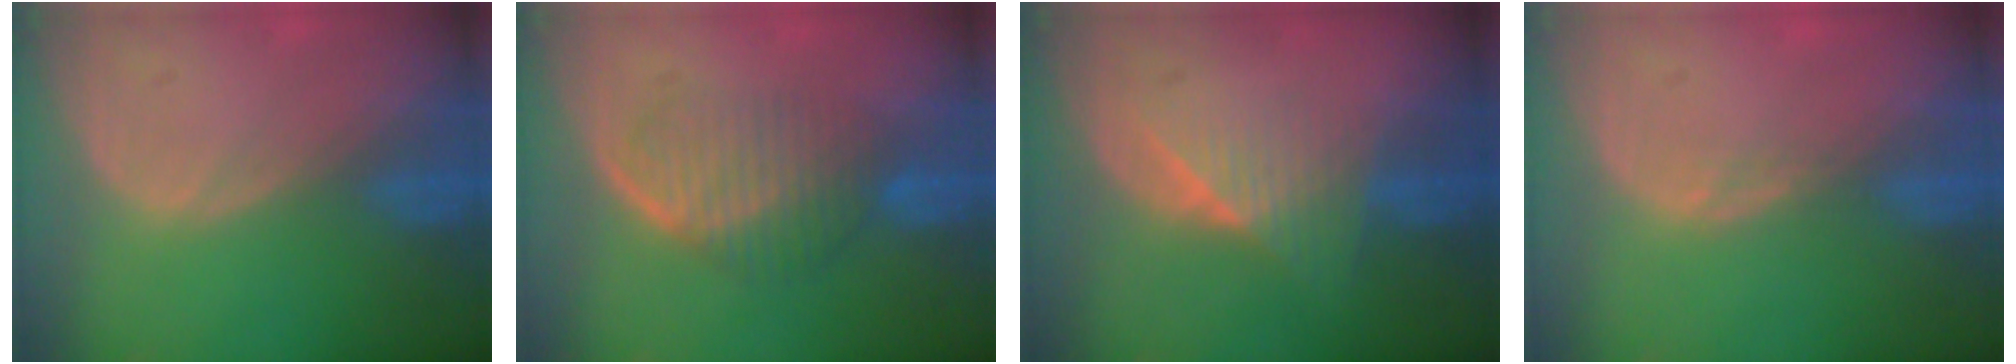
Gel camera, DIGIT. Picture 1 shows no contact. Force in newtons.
{"total": 6.0, "press": 5.9, "slide": 1.1}
{"total": 6.0, "press": 5.4, "slide": 2.7}
{"total": 1.0, "press": 0.8, "slide": 0.7}